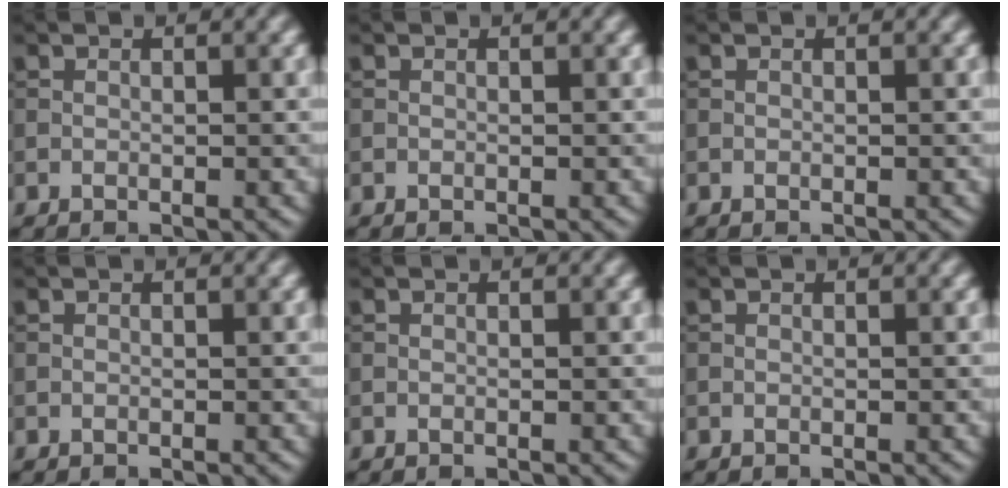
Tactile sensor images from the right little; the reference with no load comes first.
{"total": 0.0}
{"total": 0.0}
{"total": 0.0}
{"total": 0.0}
{"total": 0.0}